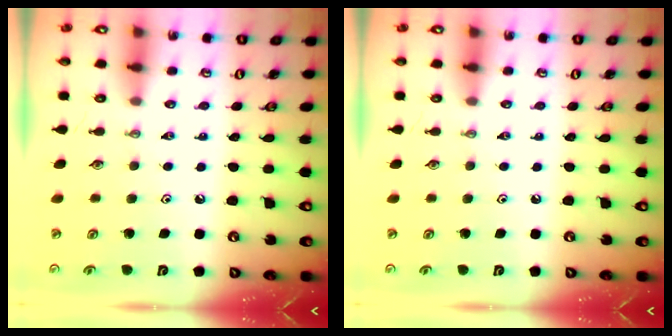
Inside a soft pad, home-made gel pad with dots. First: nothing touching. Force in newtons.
{"total": 0.0}